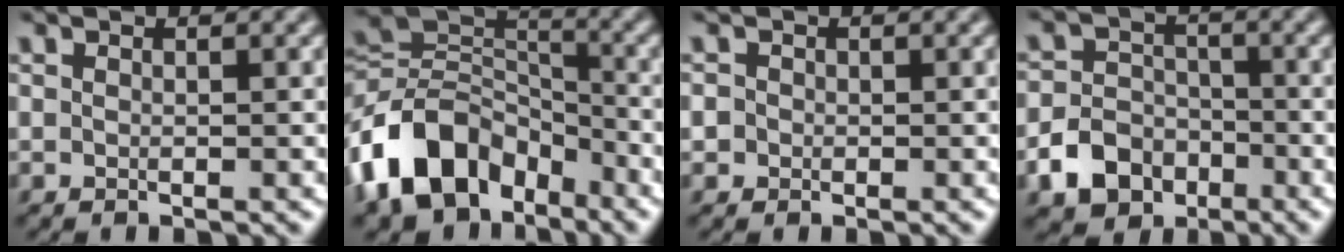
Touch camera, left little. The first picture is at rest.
{"total": 11.6, "force": [-6.5, 7.3, 6.2], "torque": [-0.118, 0.013, -0.139]}
{"total": 1.8, "force": [0.2, 1.7, 0.6], "torque": [0.001, 0.011, -0.005]}
{"total": 5.8, "force": [-3.3, 4.3, 2.0], "torque": [-0.019, -0.003, -0.074]}